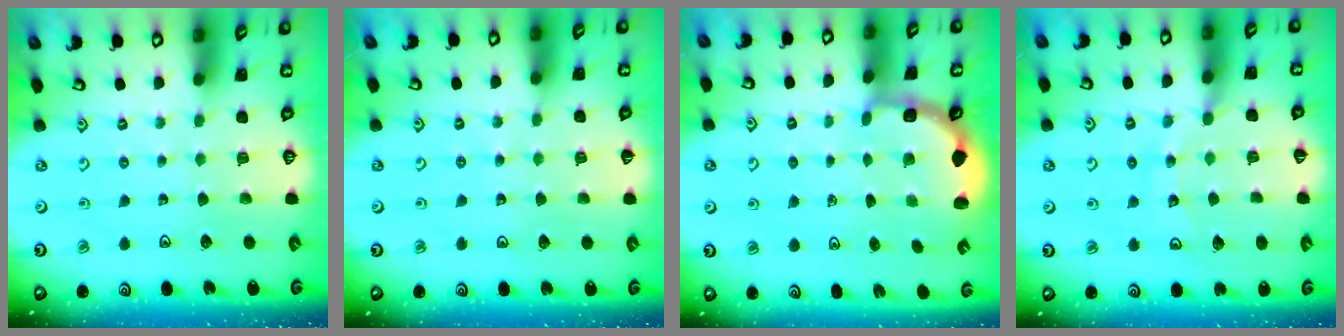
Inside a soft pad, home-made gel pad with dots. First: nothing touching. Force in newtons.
{"total": 2.9, "press": 2.9, "slide": 0.3}
{"total": 2.8, "press": 2.4, "slide": 1.4}
{"total": 10.6, "press": 10.6, "slide": 0.9}